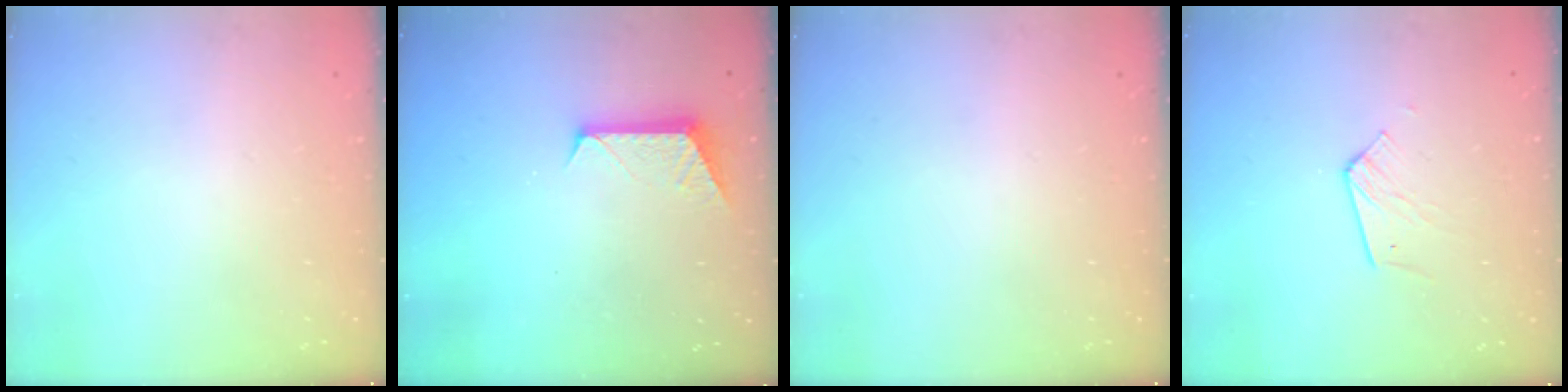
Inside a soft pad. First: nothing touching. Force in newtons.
{"total": 7.4, "press": 7.4, "slide": 0.6}
{"total": 0.0}
{"total": 5.1, "press": 5.1, "slide": 0.5}